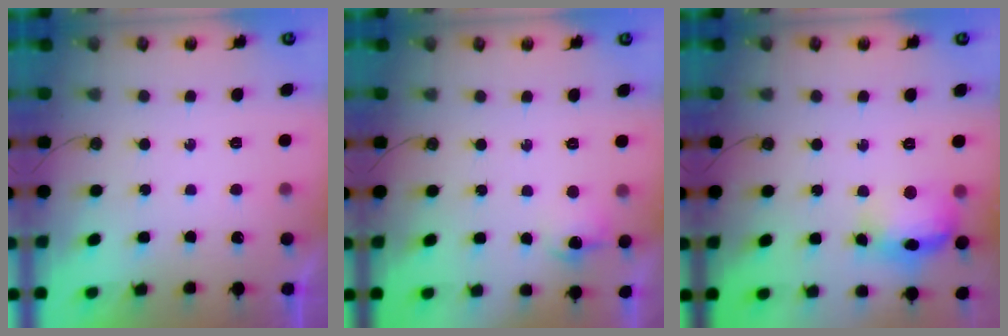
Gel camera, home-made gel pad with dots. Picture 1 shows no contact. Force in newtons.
{"total": 7.3, "press": 7.2, "slide": 0.8}
{"total": 15.0, "press": 14.9, "slide": 2.0}